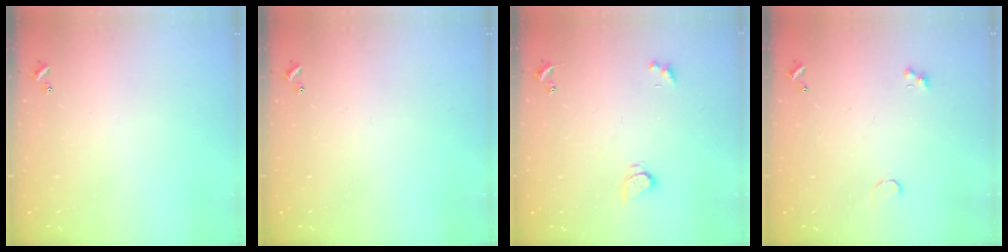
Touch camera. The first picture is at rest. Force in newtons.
{"total": 0.0}
{"total": 2.7, "press": 2.7, "slide": 0.3}
{"total": 0.6, "press": 0.4, "slide": 0.4}